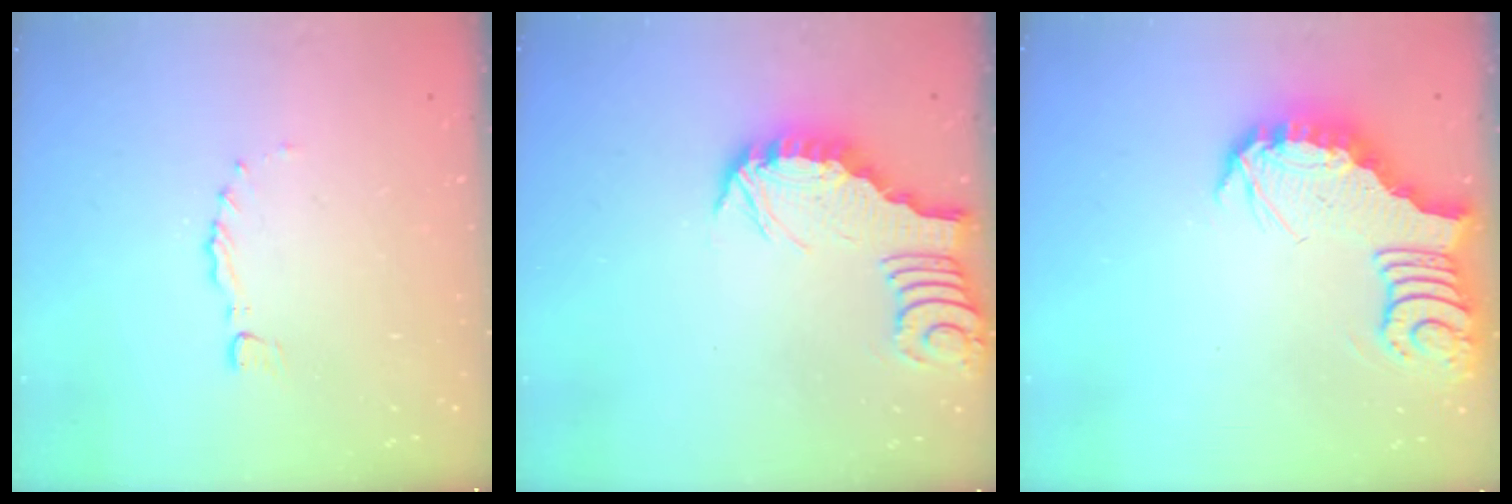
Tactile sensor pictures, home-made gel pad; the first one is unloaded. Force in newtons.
{"total": 2.7, "press": 2.7, "slide": 0.1}
{"total": 6.0, "press": 5.9, "slide": 0.7}